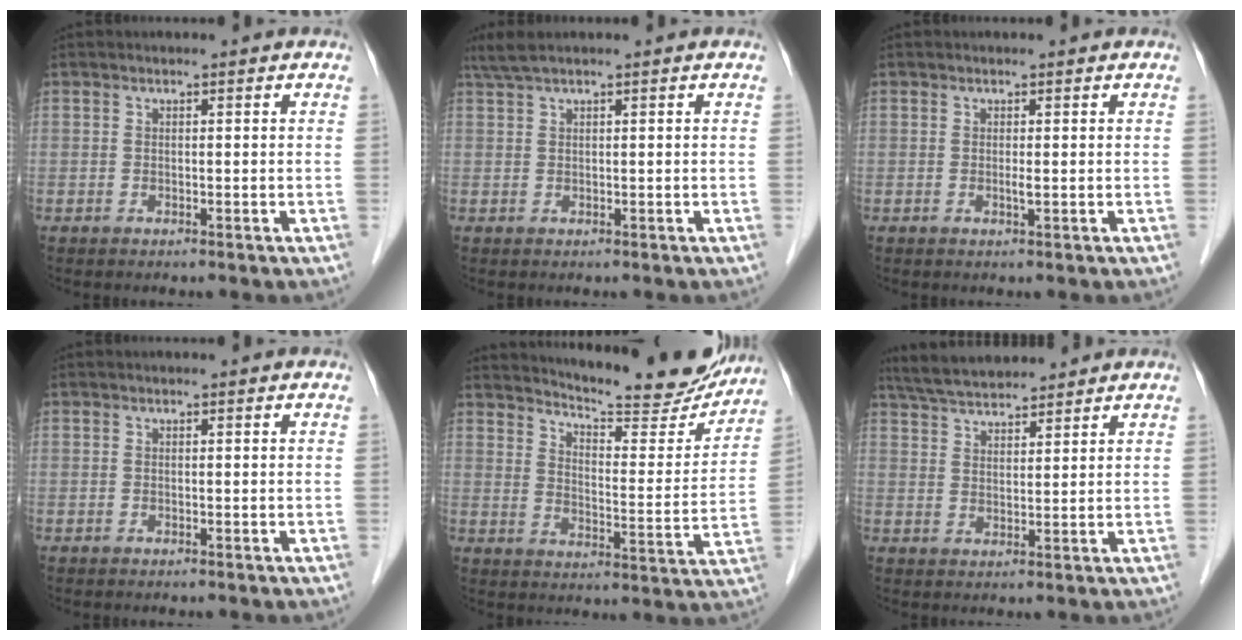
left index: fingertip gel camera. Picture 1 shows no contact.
{"total": 2.3, "force": [1.7, 0.0, 1.5], "torque": [-0.037, 0.015, 0.041]}
{"total": 0.6, "force": [-0.1, 0.0, 0.6], "torque": [-0.014, -0.006, -0.003]}
{"total": 0.0}
{"total": 18.5, "force": [17.3, 2.3, 6.1], "torque": [-0.088, -0.050, 0.225]}
{"total": 8.4, "force": [7.7, 1.6, 3.0], "torque": [-0.058, 0.027, 0.139]}